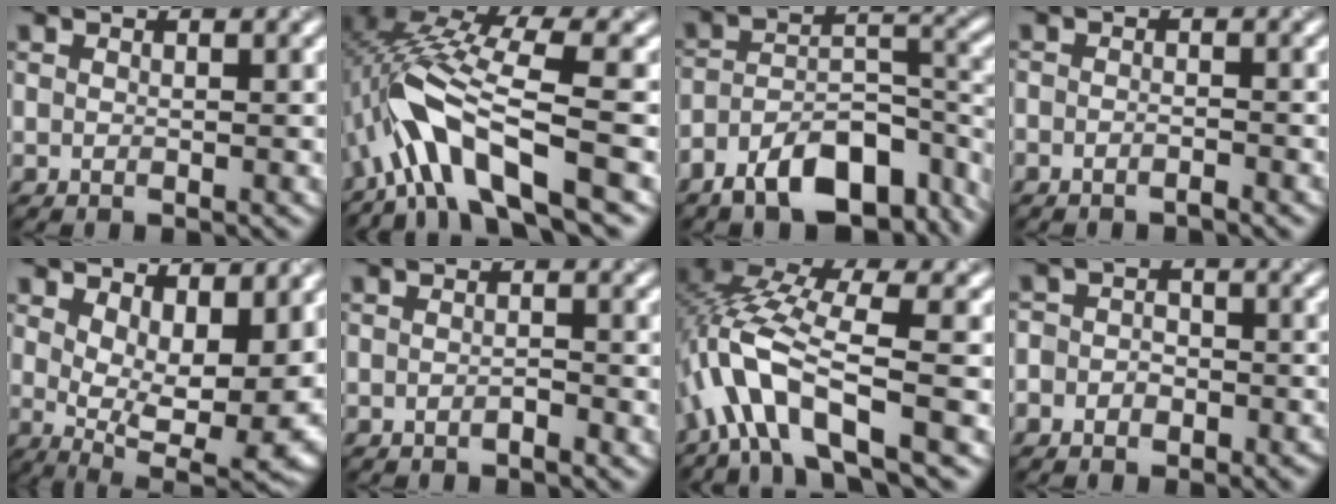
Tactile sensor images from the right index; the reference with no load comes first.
{"total": 8.4, "force": [-4.1, 1.9, 7.2], "torque": [-0.151, 0.027, -0.072]}
{"total": 10.3, "force": [-7.4, 4.0, 5.9], "torque": [-0.098, -0.001, -0.113]}
{"total": 1.5, "force": [-1.5, -0.2, -0.1], "torque": [-0.003, 0.006, -0.018]}
{"total": 9.4, "force": [2.2, 4.4, 8.0], "torque": [-0.113, -0.016, 0.063]}
{"total": 1.1, "force": [-1.1, -0.1, 0.1], "torque": [-0.003, 0.004, -0.011]}
{"total": 7.4, "force": [-3.7, 1.9, 6.2], "torque": [-0.137, 0.027, -0.067]}
{"total": 3.2, "force": [-2.5, 2.1, 0.2], "torque": [0.022, 0.013, -0.037]}